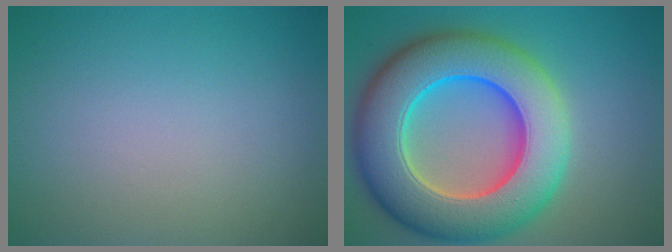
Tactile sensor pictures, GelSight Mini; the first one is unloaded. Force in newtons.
{"total": 13.3, "press": 13.1, "slide": 2.1}